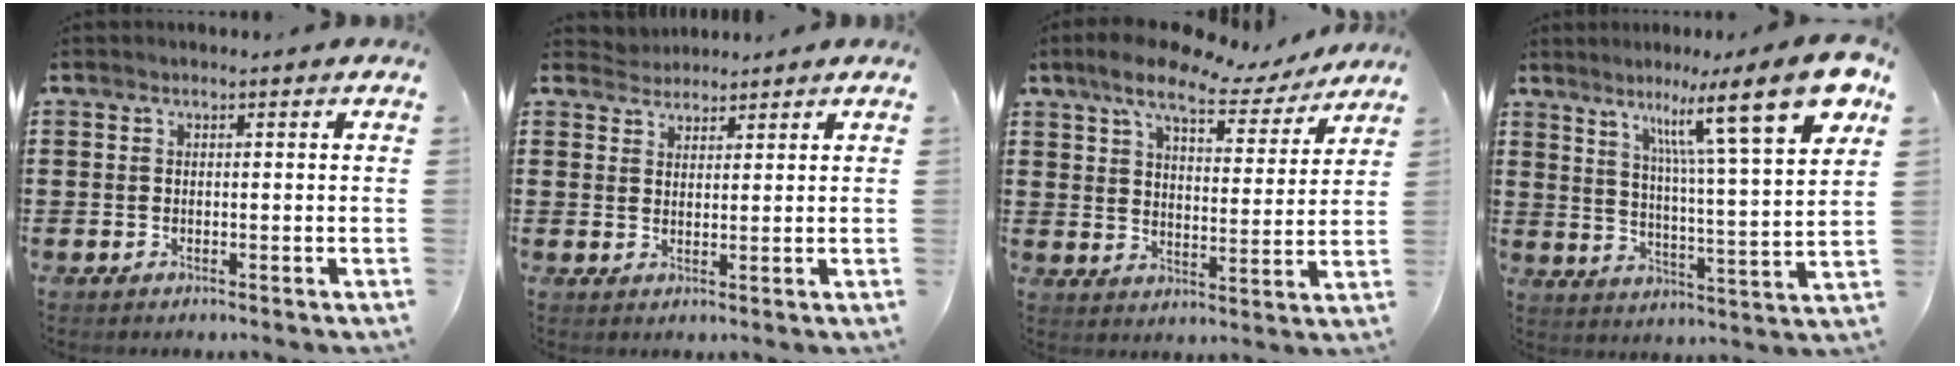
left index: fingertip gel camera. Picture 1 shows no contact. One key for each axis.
{"total": 2.4, "fx": 2.2, "fy": 0.6, "fz": -0.5, "tx": 0.002, "ty": 0.000, "tz": 0.044}
{"total": 9.3, "fx": 7.6, "fy": 2.4, "fz": 4.9, "tx": -0.105, "ty": -0.026, "tz": 0.130}
{"total": 14.9, "fx": 9.6, "fy": 1.1, "fz": 11.4, "tx": -0.186, "ty": -0.055, "tz": 0.140}